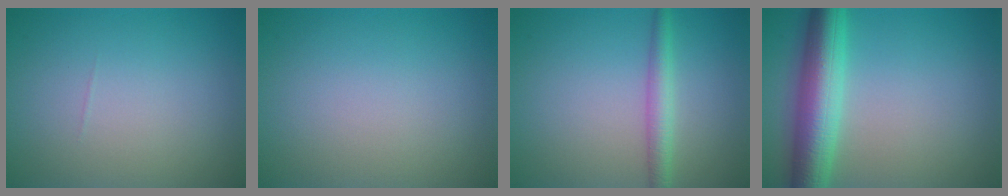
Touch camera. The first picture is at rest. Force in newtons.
{"total": 0.0}
{"total": 2.4, "press": 2.4, "slide": 0.0}
{"total": 7.0, "press": 7.0, "slide": 0.1}